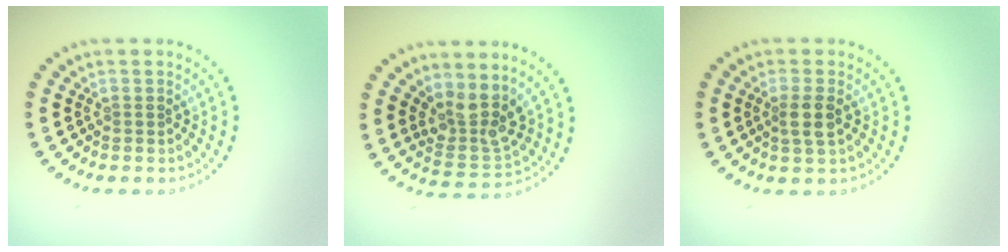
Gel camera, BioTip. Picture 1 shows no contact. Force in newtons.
{"total": 3.6, "press": 2.8, "slide": 2.2}
{"total": 2.1, "press": 1.9, "slide": 0.8}